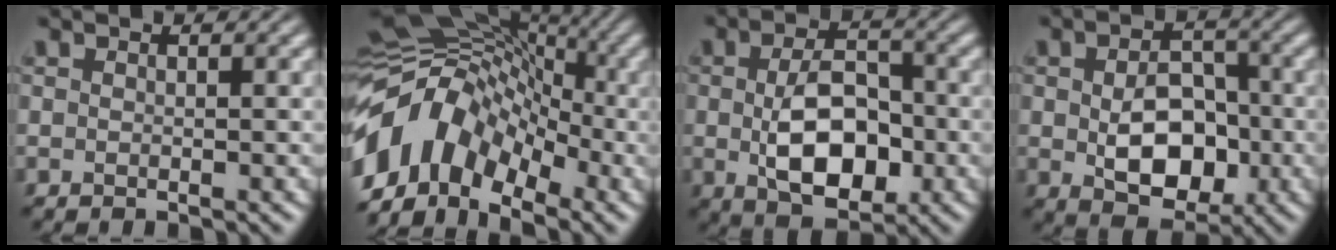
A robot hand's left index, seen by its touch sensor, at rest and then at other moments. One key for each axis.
{"total": 10.7, "fx": -3.9, "fy": 7.3, "fz": 6.7, "tx": -0.120, "ty": 0.023, "tz": -0.087}
{"total": 7.0, "fx": -0.9, "fy": 4.0, "fz": 5.6, "tx": -0.103, "ty": -0.002, "tz": -0.015}
{"total": 6.9, "fx": -0.9, "fy": 4.6, "fz": 5.1, "tx": -0.092, "ty": -0.010, "tz": -0.006}